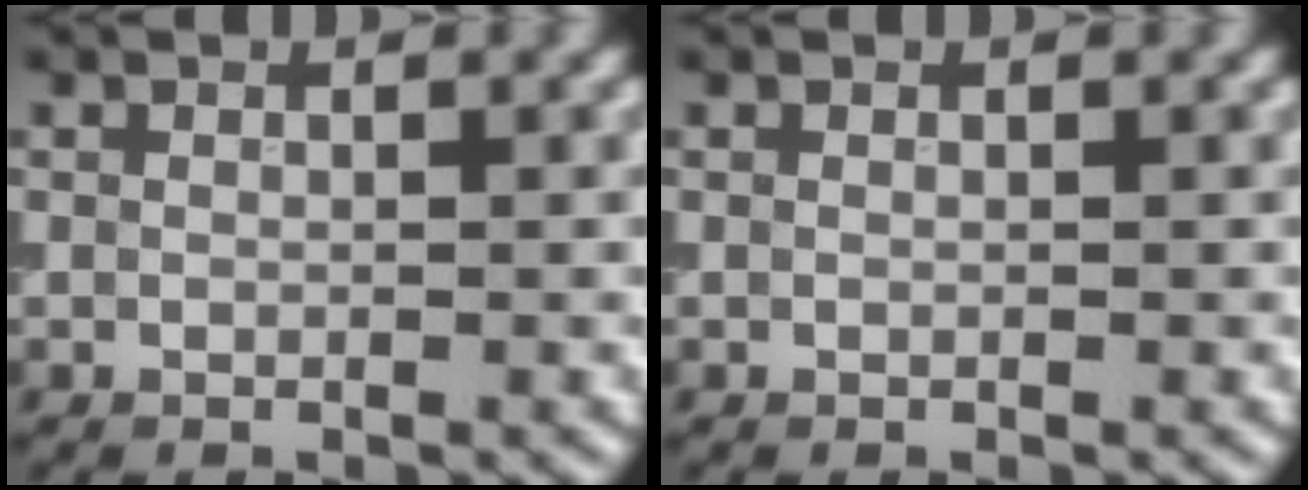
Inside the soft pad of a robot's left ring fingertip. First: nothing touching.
{"total": 0.0}